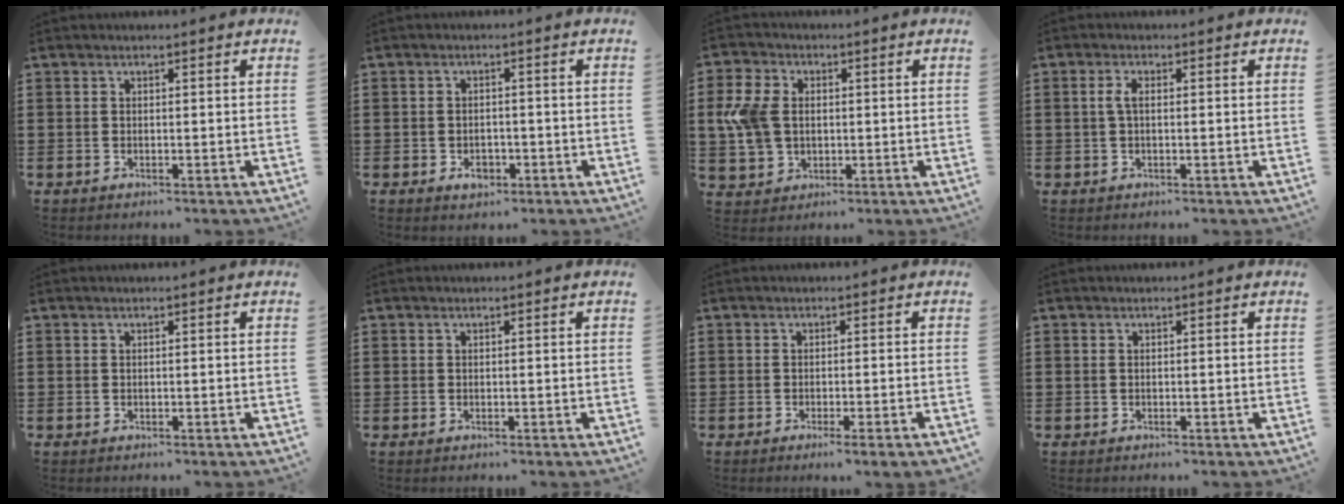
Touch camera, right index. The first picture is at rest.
{"total": 2.2, "force": [-1.1, 1.4, 1.3], "torque": [-0.025, -0.001, -0.021]}
{"total": 7.8, "force": [0.7, 5.8, 5.2], "torque": [-0.160, 0.003, 0.002]}
{"total": 2.3, "force": [0.0, 1.0, 2.0], "torque": [-0.048, 0.001, -0.003]}
{"total": 0.0}
{"total": 0.0}
{"total": 1.4, "force": [-0.9, -0.3, 1.1], "torque": [-0.018, -0.004, -0.017]}
{"total": 0.0}